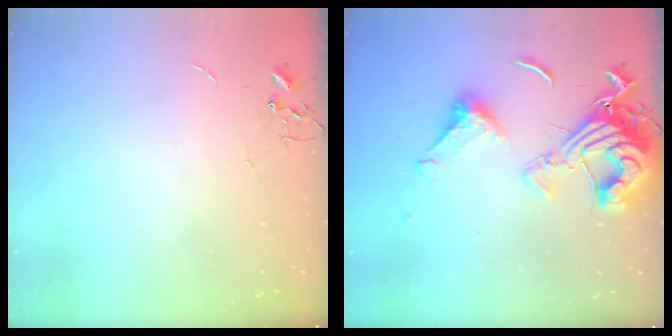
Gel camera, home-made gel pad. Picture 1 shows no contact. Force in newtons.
{"total": 17.8, "press": 17.7, "slide": 1.9}